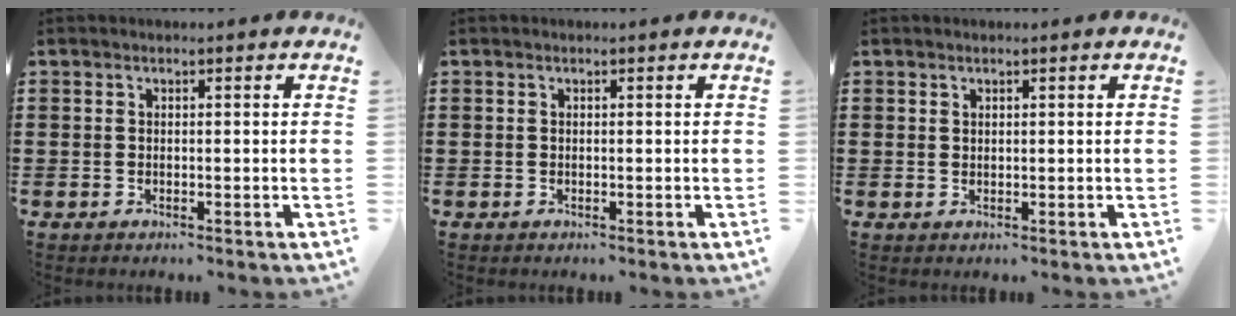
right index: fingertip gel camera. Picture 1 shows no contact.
{"total": 0.0}
{"total": 0.7, "force": [0.5, 0.4, 0.2], "torque": [-0.005, 0.002, 0.010]}